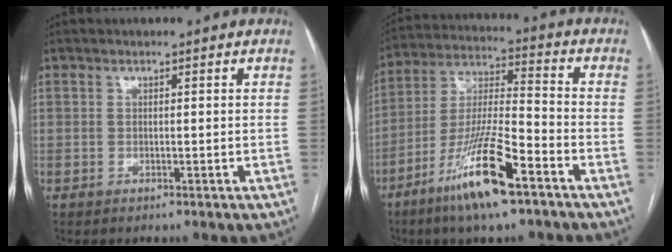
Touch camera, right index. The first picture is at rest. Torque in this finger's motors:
{"motor_torque": [1.38, -0.76, 0.68, 0.18]}